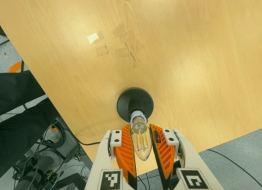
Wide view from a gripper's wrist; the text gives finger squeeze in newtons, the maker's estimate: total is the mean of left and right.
{"total": 12.4, "left": 12.2, "right": 12.7}